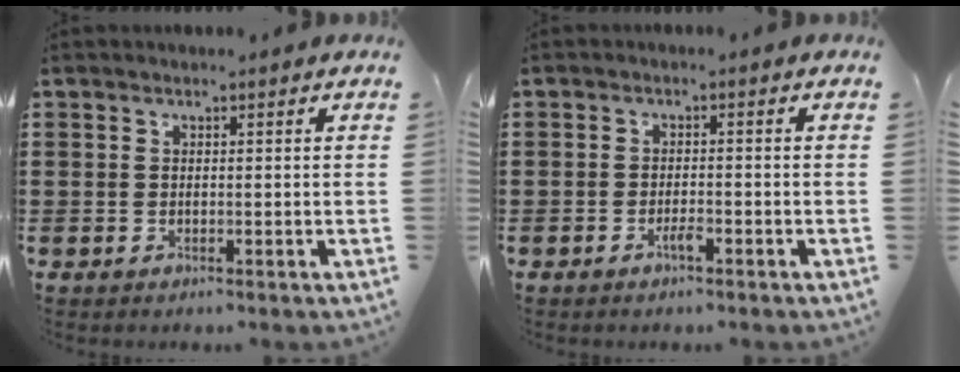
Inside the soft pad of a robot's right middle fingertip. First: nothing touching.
{"total": 1.9, "force": [-1.2, 0.3, 1.4], "torque": [-0.028, -0.003, -0.021]}